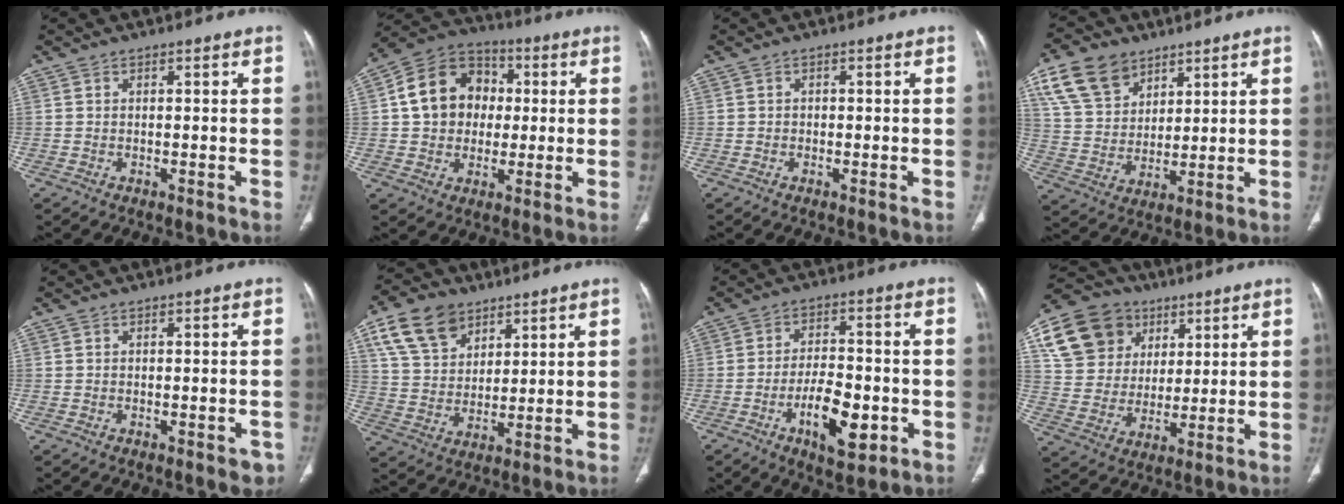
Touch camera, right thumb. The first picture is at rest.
{"total": 14.3, "force": [1.4, 11.9, 7.8], "torque": [-0.102, 0.021, 0.016]}
{"total": 0.6, "force": [-0.2, 0.6, 0.2], "torque": [0.000, 0.003, -0.004]}
{"total": 12.9, "force": [7.4, 8.6, 6.0], "torque": [-0.095, -0.017, 0.149]}
{"total": 2.2, "force": [-1.3, 1.0, 1.5], "torque": [-0.005, 0.006, -0.013]}
{"total": 12.8, "force": [7.1, 8.5, 6.5], "torque": [-0.100, -0.017, 0.140]}
{"total": 10.6, "force": [-3.9, 4.8, 8.6], "torque": [-0.134, 0.016, -0.059]}
{"total": 17.0, "force": [7.5, 13.8, 6.6], "torque": [-0.098, 0.001, 0.141]}